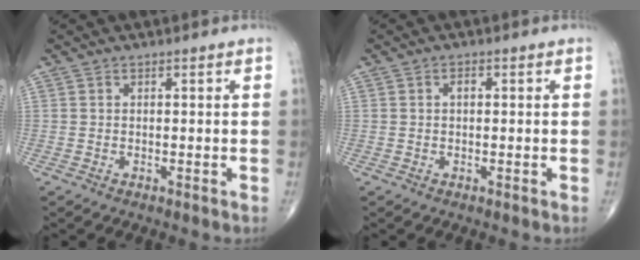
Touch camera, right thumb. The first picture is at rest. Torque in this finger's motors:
{"motor_torque": [0.72, 1.19, 0.26, -0.06, 0.00]}